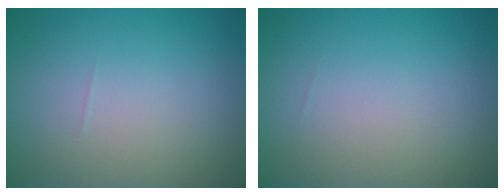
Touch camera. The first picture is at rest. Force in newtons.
{"total": 0.0}